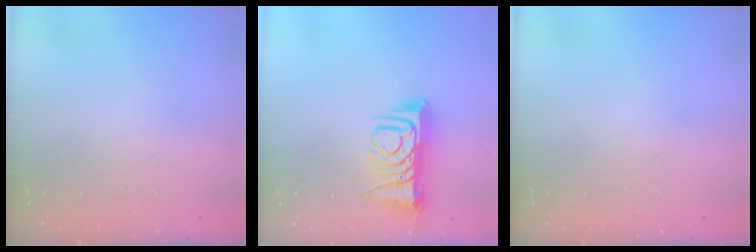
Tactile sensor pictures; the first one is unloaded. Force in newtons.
{"total": 9.4, "press": 9.4, "slide": 1.1}
{"total": 0.0}